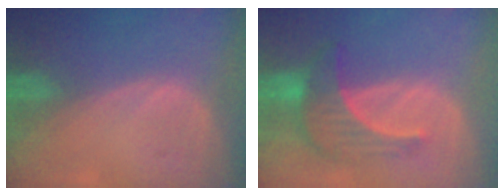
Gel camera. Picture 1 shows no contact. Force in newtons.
{"total": 7.1, "press": 6.9, "slide": 1.8}